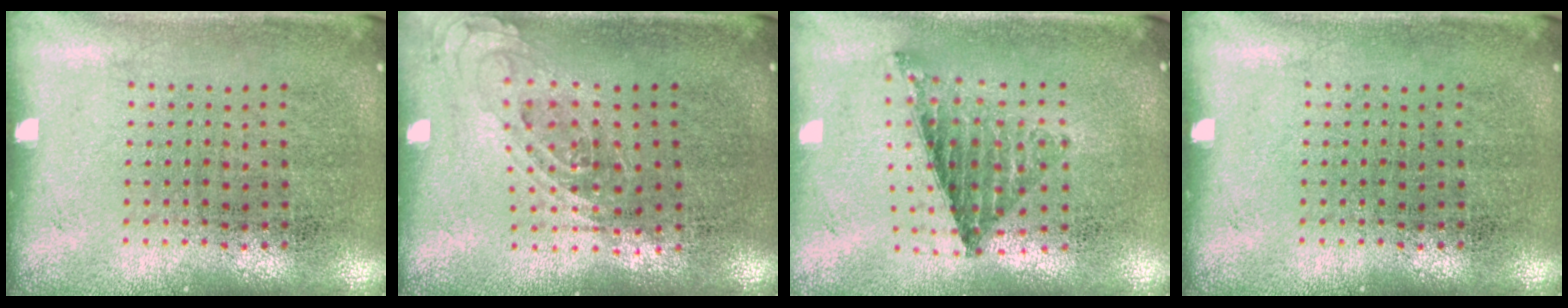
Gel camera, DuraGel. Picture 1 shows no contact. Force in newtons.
{"total": 0.8, "press": 0.7, "slide": 0.3}
{"total": 0.8, "press": 0.8, "slide": 0.1}
{"total": 0.0}